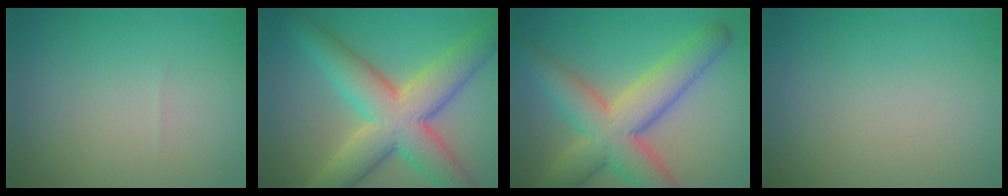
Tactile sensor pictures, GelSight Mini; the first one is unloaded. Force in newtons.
{"total": 9.2, "press": 9.2, "slide": 0.4}
{"total": 8.4, "press": 8.4, "slide": 0.4}
{"total": 0.0}